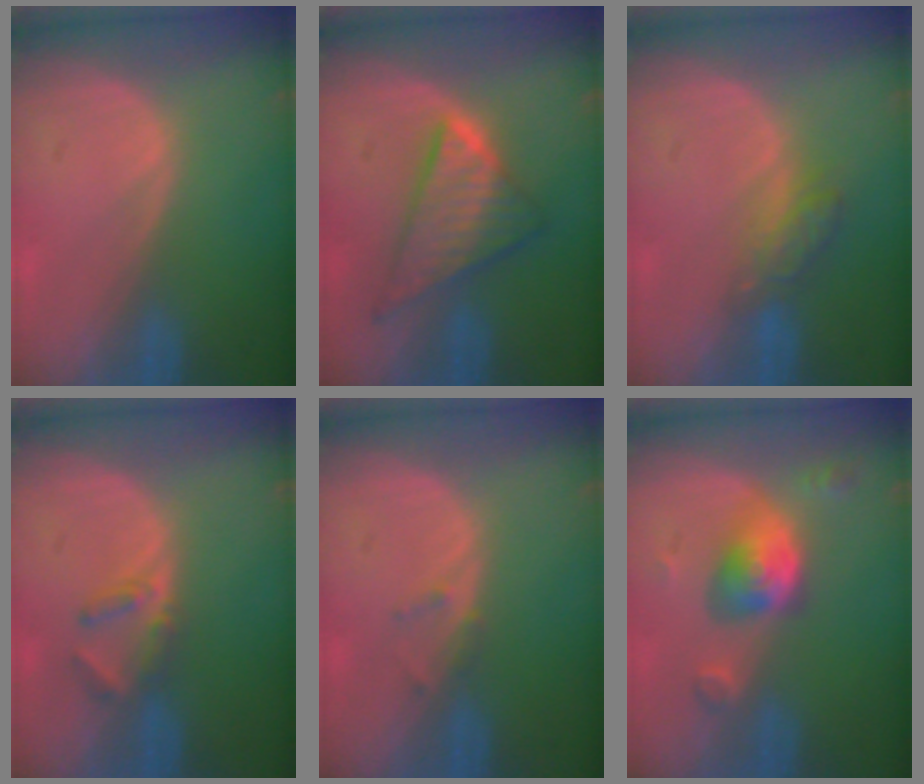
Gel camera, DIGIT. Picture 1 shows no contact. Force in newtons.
{"total": 7.8, "press": 7.8, "slide": 0.4}
{"total": 4.5, "press": 4.1, "slide": 1.9}
{"total": 3.2, "press": 3.0, "slide": 1.0}
{"total": 1.3, "press": 1.1, "slide": 0.8}
{"total": 5.5, "press": 5.3, "slide": 1.3}